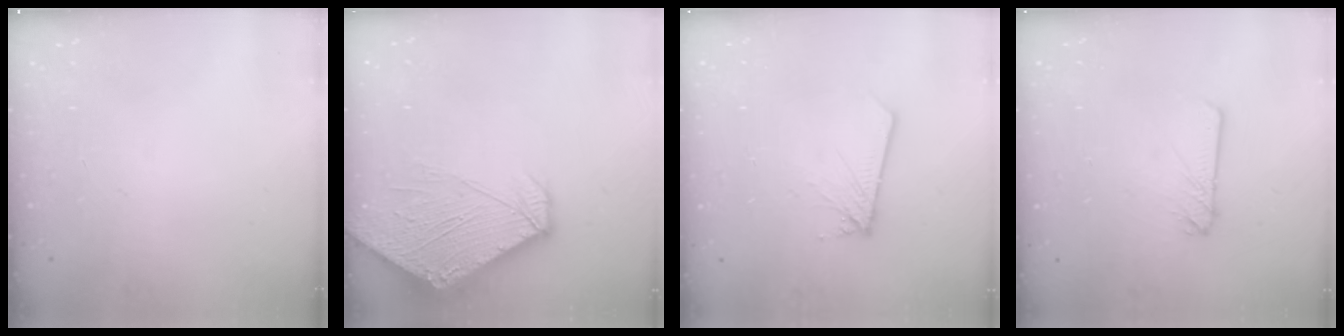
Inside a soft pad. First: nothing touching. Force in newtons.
{"total": 11.1, "press": 11.0, "slide": 1.2}
{"total": 2.8, "press": 2.8, "slide": 0.3}
{"total": 2.9, "press": 2.9, "slide": 0.4}